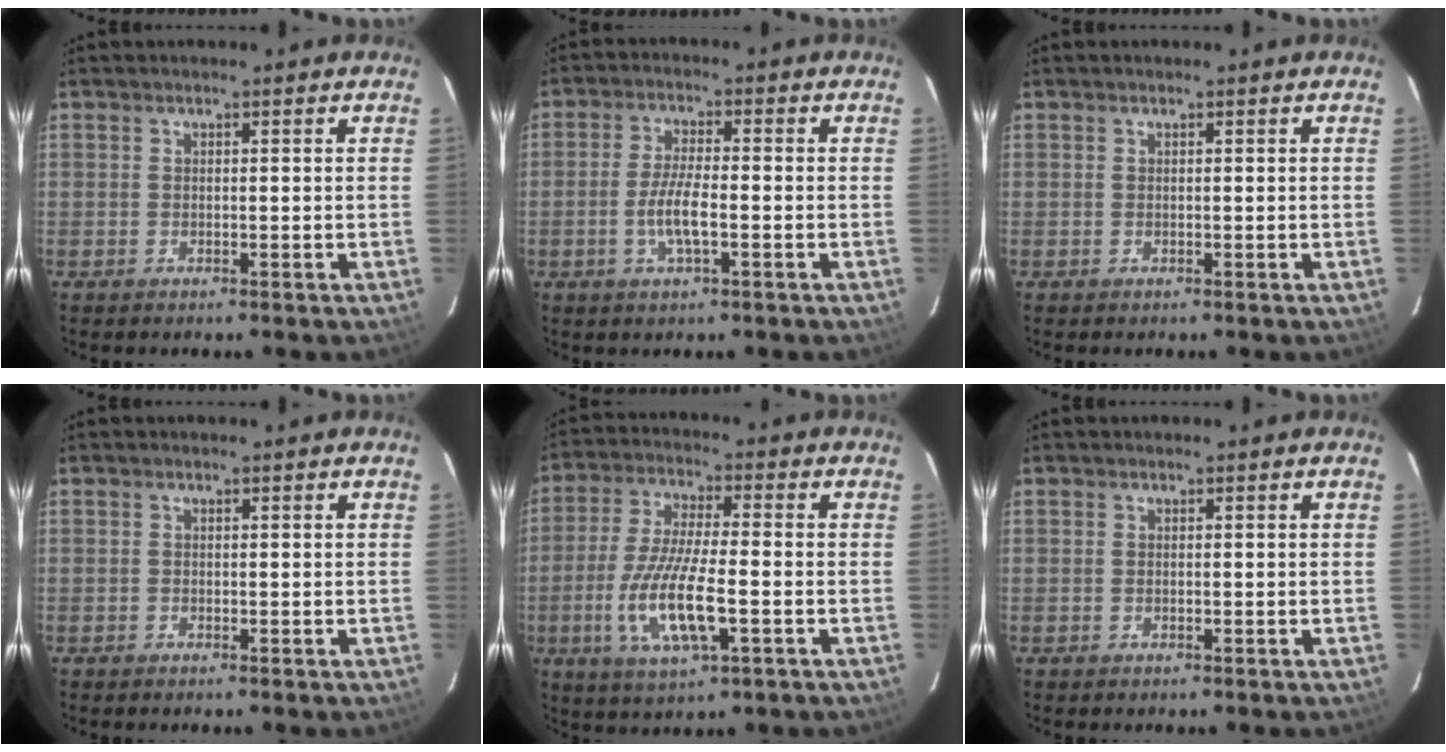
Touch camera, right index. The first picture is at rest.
{"total": 5.9, "force": [-1.8, 1.4, 5.5], "torque": [-0.110, -0.003, -0.036]}
{"total": 0.0}
{"total": 0.0}
{"total": 13.2, "force": [-3.8, 3.4, 12.2], "torque": [-0.249, -0.015, -0.071]}
{"total": 0.0}